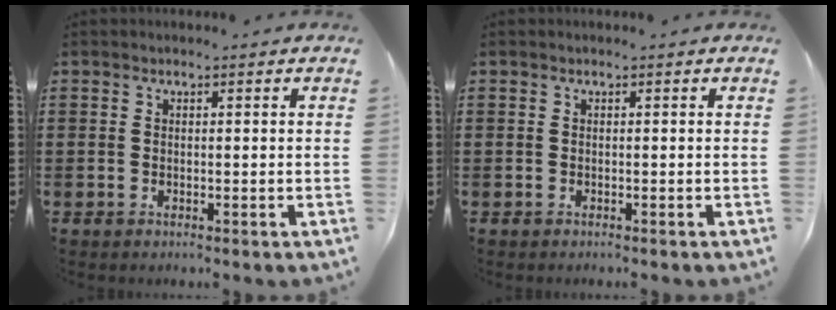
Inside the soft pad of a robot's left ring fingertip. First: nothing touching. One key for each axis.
{"total": 0.0}